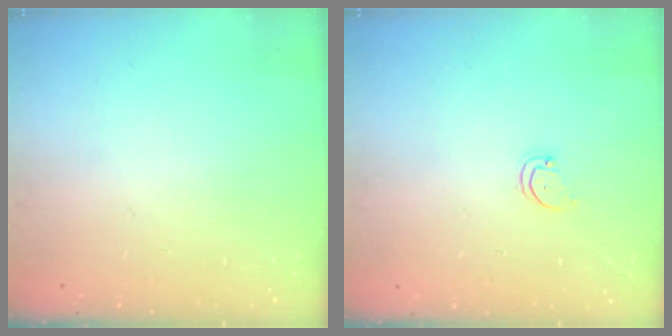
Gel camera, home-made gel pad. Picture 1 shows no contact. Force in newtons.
{"total": 1.5, "press": 1.5, "slide": 0.1}